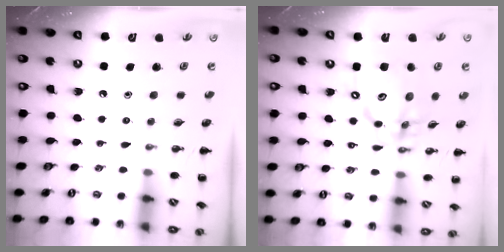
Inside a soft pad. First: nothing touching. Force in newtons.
{"total": 15.2, "press": 14.7, "slide": 4.2}